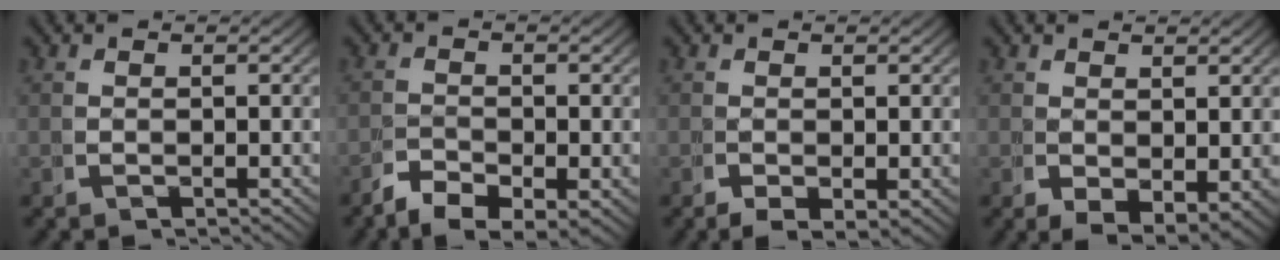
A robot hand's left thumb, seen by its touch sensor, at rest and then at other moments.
{"total": 2.1, "force": [-1.7, 0.7, 1.1], "torque": [0.000, -0.007, -0.036]}
{"total": 0.5, "force": [-0.1, -0.1, 0.5], "torque": [-0.003, -0.006, 0.003]}
{"total": 2.1, "force": [0.1, 1.5, 1.5], "torque": [-0.020, -0.020, 0.019]}